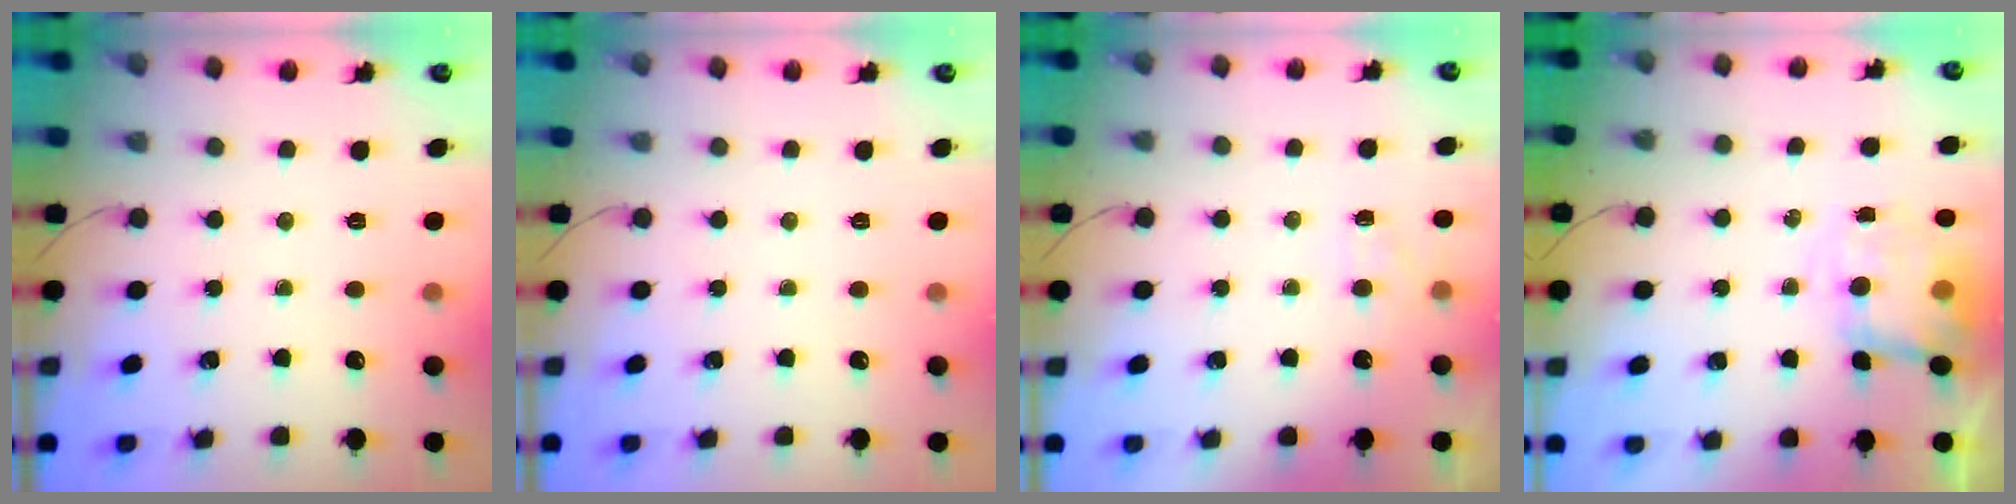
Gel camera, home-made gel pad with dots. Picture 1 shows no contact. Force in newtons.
{"total": 0.0}
{"total": 4.1, "press": 3.9, "slide": 1.4}
{"total": 7.1, "press": 7.0, "slide": 1.3}